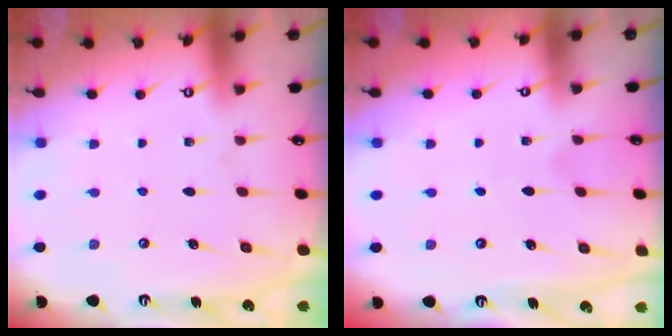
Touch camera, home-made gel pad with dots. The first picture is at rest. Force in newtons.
{"total": 2.0, "press": 2.0, "slide": 0.2}